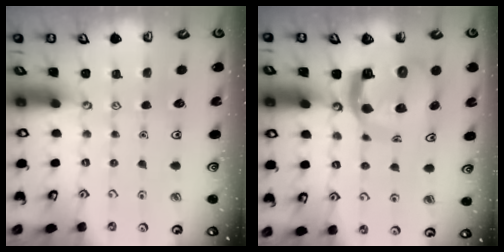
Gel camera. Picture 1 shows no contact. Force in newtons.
{"total": 12.1, "press": 12.0, "slide": 1.4}